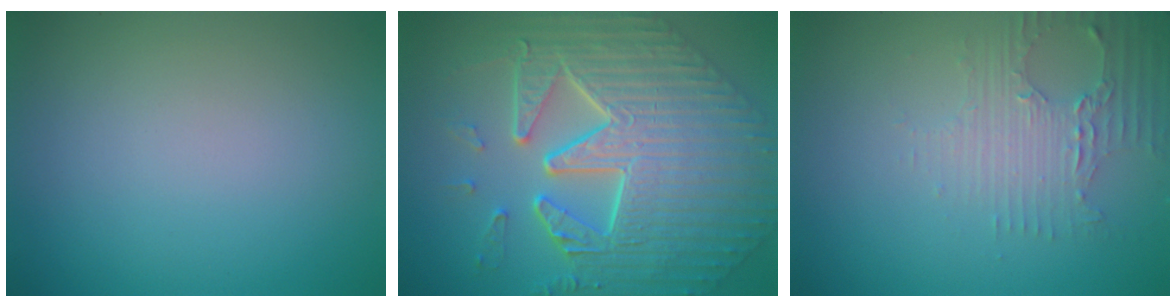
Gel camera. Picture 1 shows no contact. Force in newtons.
{"total": 10.6, "press": 7.3, "slide": 7.6}
{"total": 3.0, "press": 2.5, "slide": 1.7}